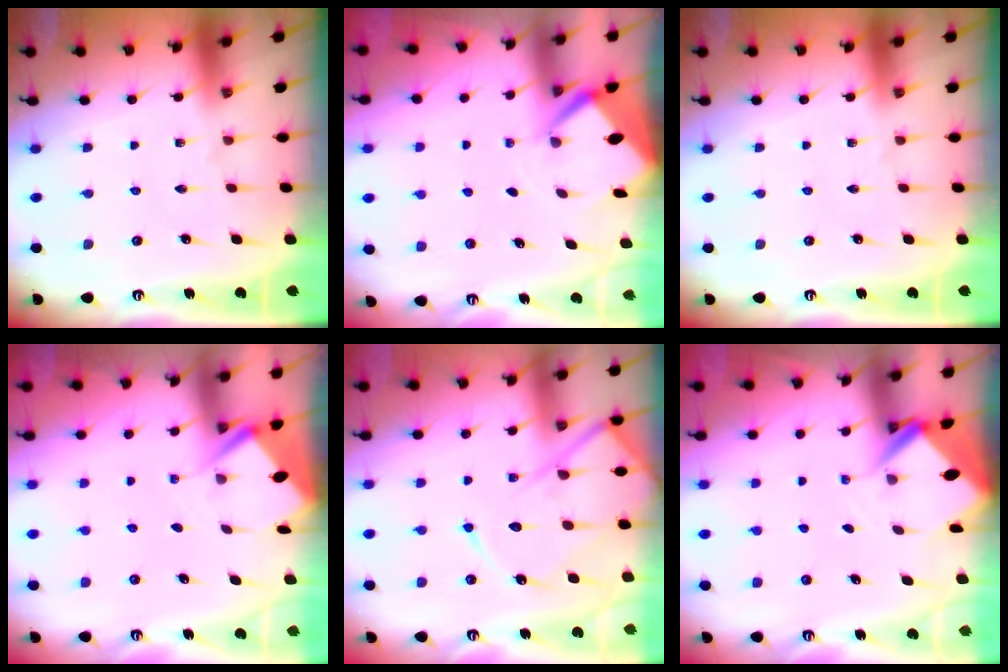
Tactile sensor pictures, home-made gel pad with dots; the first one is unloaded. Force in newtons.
{"total": 3.0, "press": 3.0, "slide": 0.2}
{"total": 0.0}
{"total": 2.8, "press": 2.8, "slide": 0.4}
{"total": 12.9, "press": 12.9, "slide": 1.3}
{"total": 3.1, "press": 3.1, "slide": 0.1}